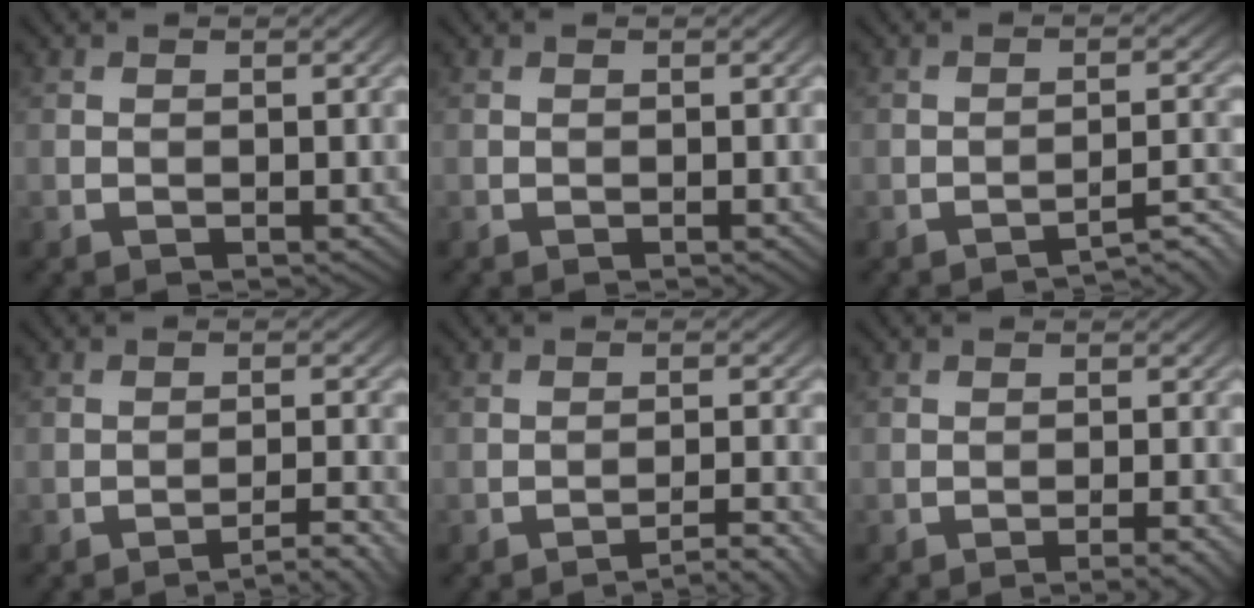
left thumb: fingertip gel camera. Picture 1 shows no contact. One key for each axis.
{"total": 0.0}
{"total": 2.9, "fx": -2.8, "fy": -0.6, "fz": 0.8, "tx": -0.009, "ty": 0.013, "tz": -0.037}
{"total": 2.7, "fx": -2.4, "fy": -0.6, "fz": 1.2, "tx": -0.018, "ty": 0.009, "tz": -0.035}
{"total": 2.6, "fx": -2.3, "fy": -0.6, "fz": 1.0, "tx": -0.017, "ty": 0.009, "tz": -0.036}
{"total": 2.3, "fx": -1.5, "fy": -0.1, "fz": 1.7, "tx": -0.030, "ty": 0.004, "tz": -0.025}